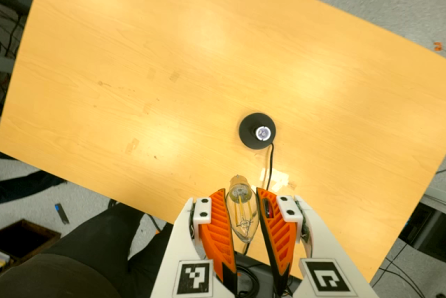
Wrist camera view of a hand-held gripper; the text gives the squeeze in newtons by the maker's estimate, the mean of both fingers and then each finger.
{"total": 11.2, "left": 11.5, "right": 10.9}